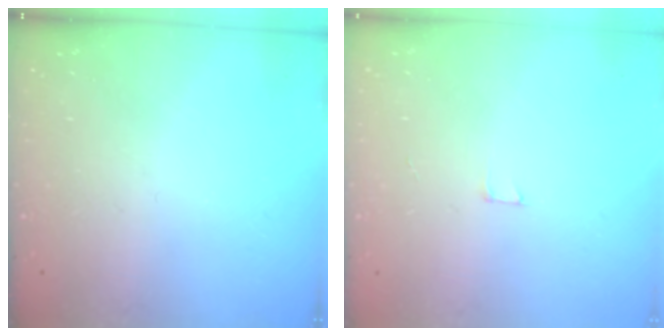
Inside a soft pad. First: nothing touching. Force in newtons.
{"total": 1.8, "press": 1.8, "slide": 0.1}